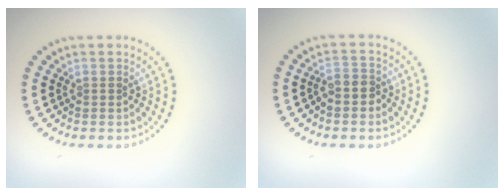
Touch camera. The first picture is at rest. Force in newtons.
{"total": 2.0, "press": 1.8, "slide": 0.9}